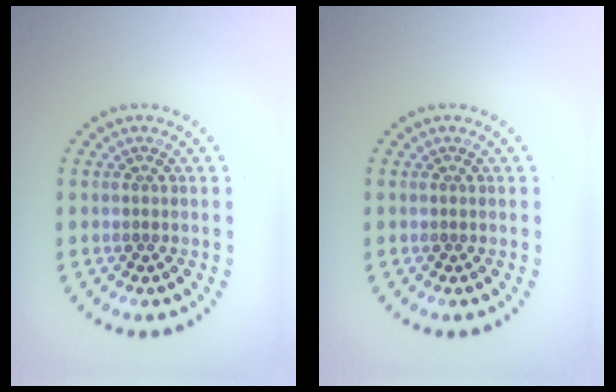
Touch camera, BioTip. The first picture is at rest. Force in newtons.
{"total": 0.0}